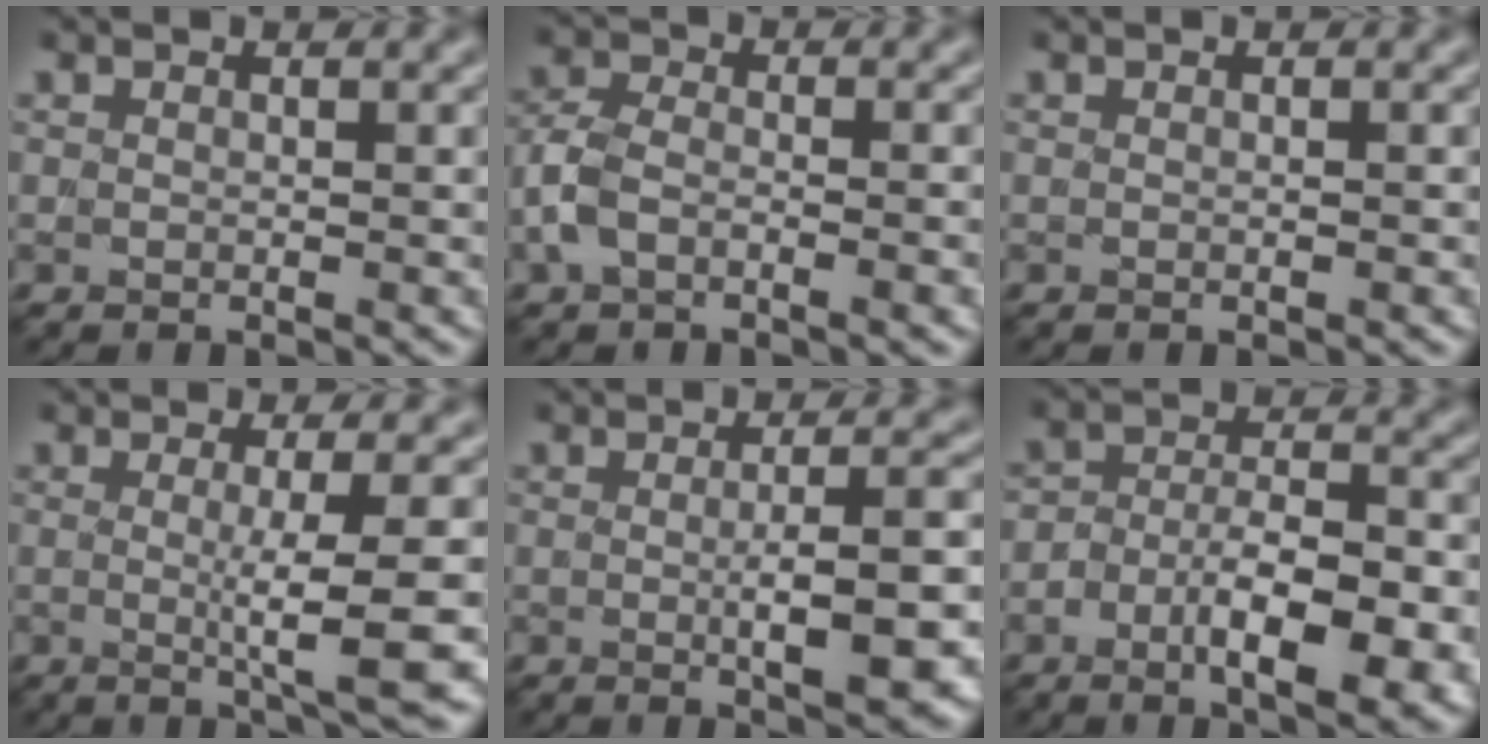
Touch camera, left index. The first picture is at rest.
{"total": 3.6, "force": [-1.7, 1.7, 2.6], "torque": [-0.062, 0.006, -0.040]}
{"total": 0.6, "force": [0.0, 0.3, 0.5], "torque": [-0.002, -0.004, 0.000]}
{"total": 6.1, "force": [-0.6, 1.0, 6.0], "torque": [-0.090, -0.007, -0.005]}
{"total": 5.9, "force": [-0.7, 1.5, 5.7], "torque": [-0.075, -0.001, -0.002]}
{"total": 7.3, "force": [-3.0, 2.9, 6.0], "torque": [-0.096, 0.001, -0.045]}